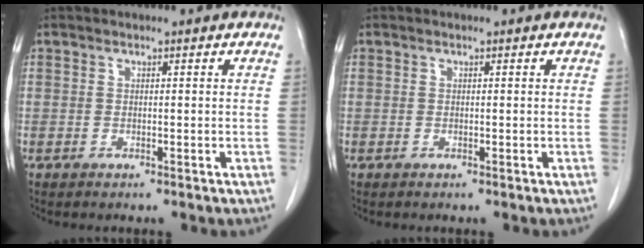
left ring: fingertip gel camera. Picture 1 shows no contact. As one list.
[{"total": 0.0}]